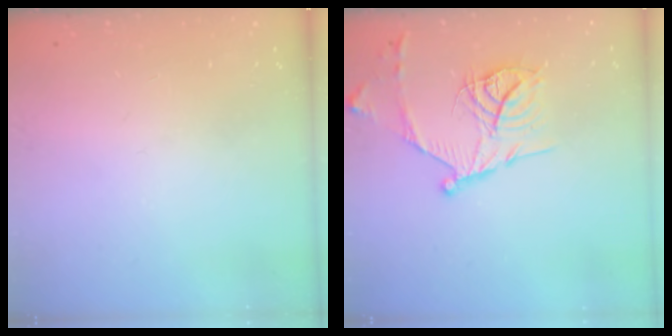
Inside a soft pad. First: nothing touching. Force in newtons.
{"total": 16.5, "press": 16.5, "slide": 1.6}